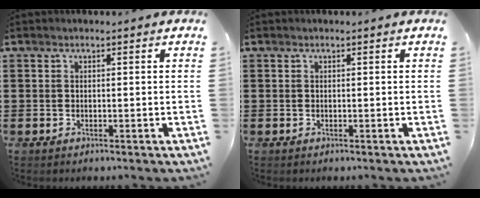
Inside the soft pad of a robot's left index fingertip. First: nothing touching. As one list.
[{"total": 0.0}]